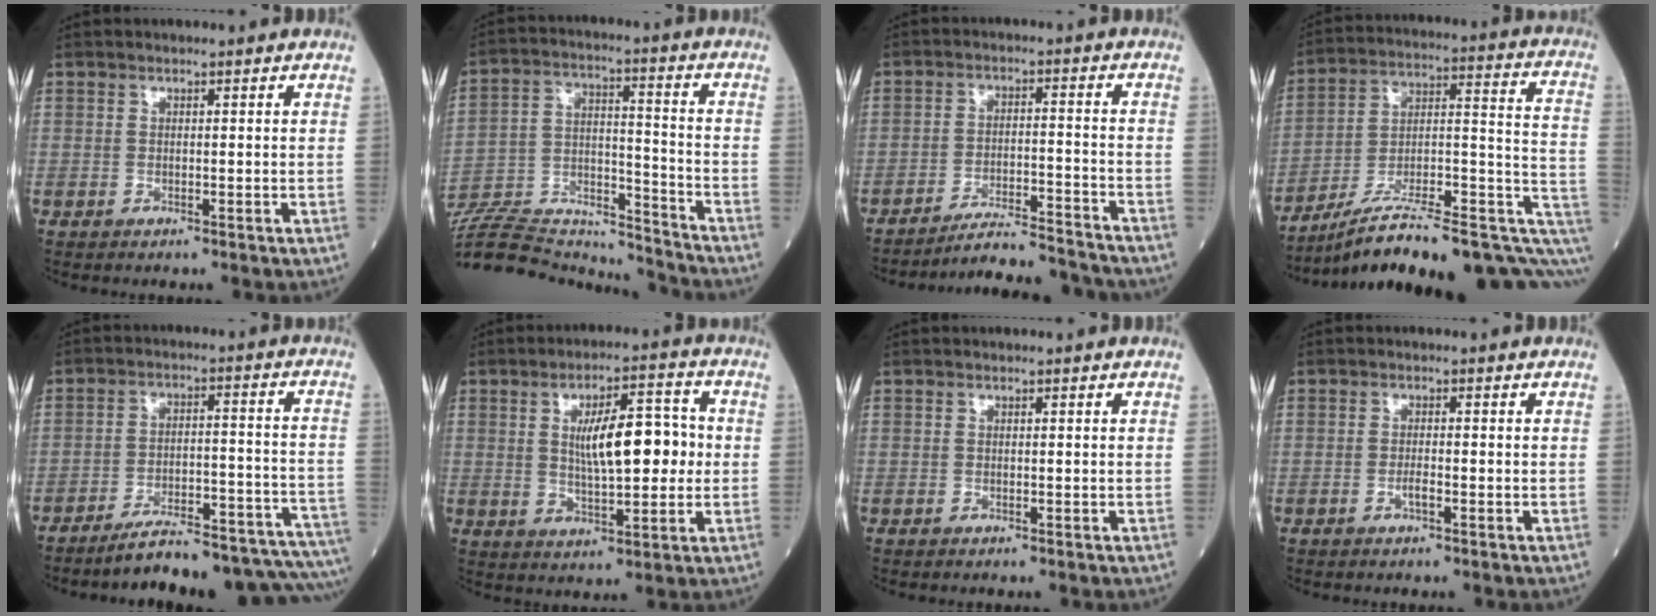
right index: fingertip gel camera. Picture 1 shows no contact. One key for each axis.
{"total": 21.8, "fx": -20.9, "fy": 3.6, "fz": 5.1, "tx": -0.136, "ty": 0.014, "tz": -0.335}
{"total": 11.1, "fx": -10.9, "fy": 0.0, "fz": 2.1, "tx": -0.029, "ty": 0.005, "tz": -0.167}
{"total": 24.9, "fx": -13.8, "fy": 5.5, "fz": 20.0, "tx": -0.232, "ty": 0.046, "tz": -0.206}
{"total": 16.1, "fx": -14.6, "fy": 2.5, "fz": 6.4, "tx": -0.033, "ty": 0.030, "tz": -0.184}
{"total": 10.3, "fx": 0.9, "fy": 3.2, "fz": 9.8, "tx": -0.161, "ty": 0.017, "tz": 0.017}
{"total": 0.0}
{"total": 1.3, "fx": -0.6, "fy": 0.1, "fz": 1.1, "tx": -0.023, "ty": 0.002, "tz": -0.009}